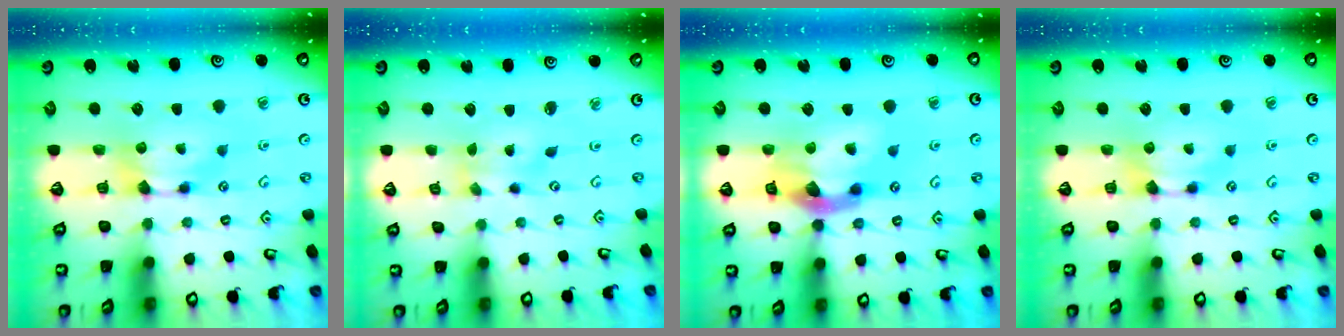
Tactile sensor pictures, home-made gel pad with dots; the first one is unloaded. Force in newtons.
{"total": 1.3, "press": 0.7, "slide": 1.0}
{"total": 7.7, "press": 7.3, "slide": 2.4}
{"total": 0.0}